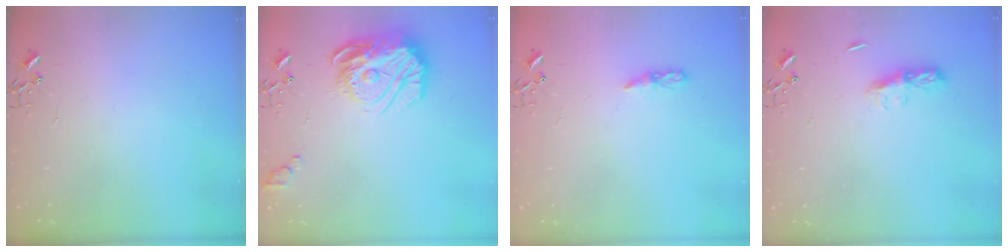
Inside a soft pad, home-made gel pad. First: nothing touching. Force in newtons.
{"total": 20.9, "press": 20.8, "slide": 2.0}
{"total": 5.0, "press": 4.9, "slide": 0.5}
{"total": 7.4, "press": 7.4, "slide": 0.4}